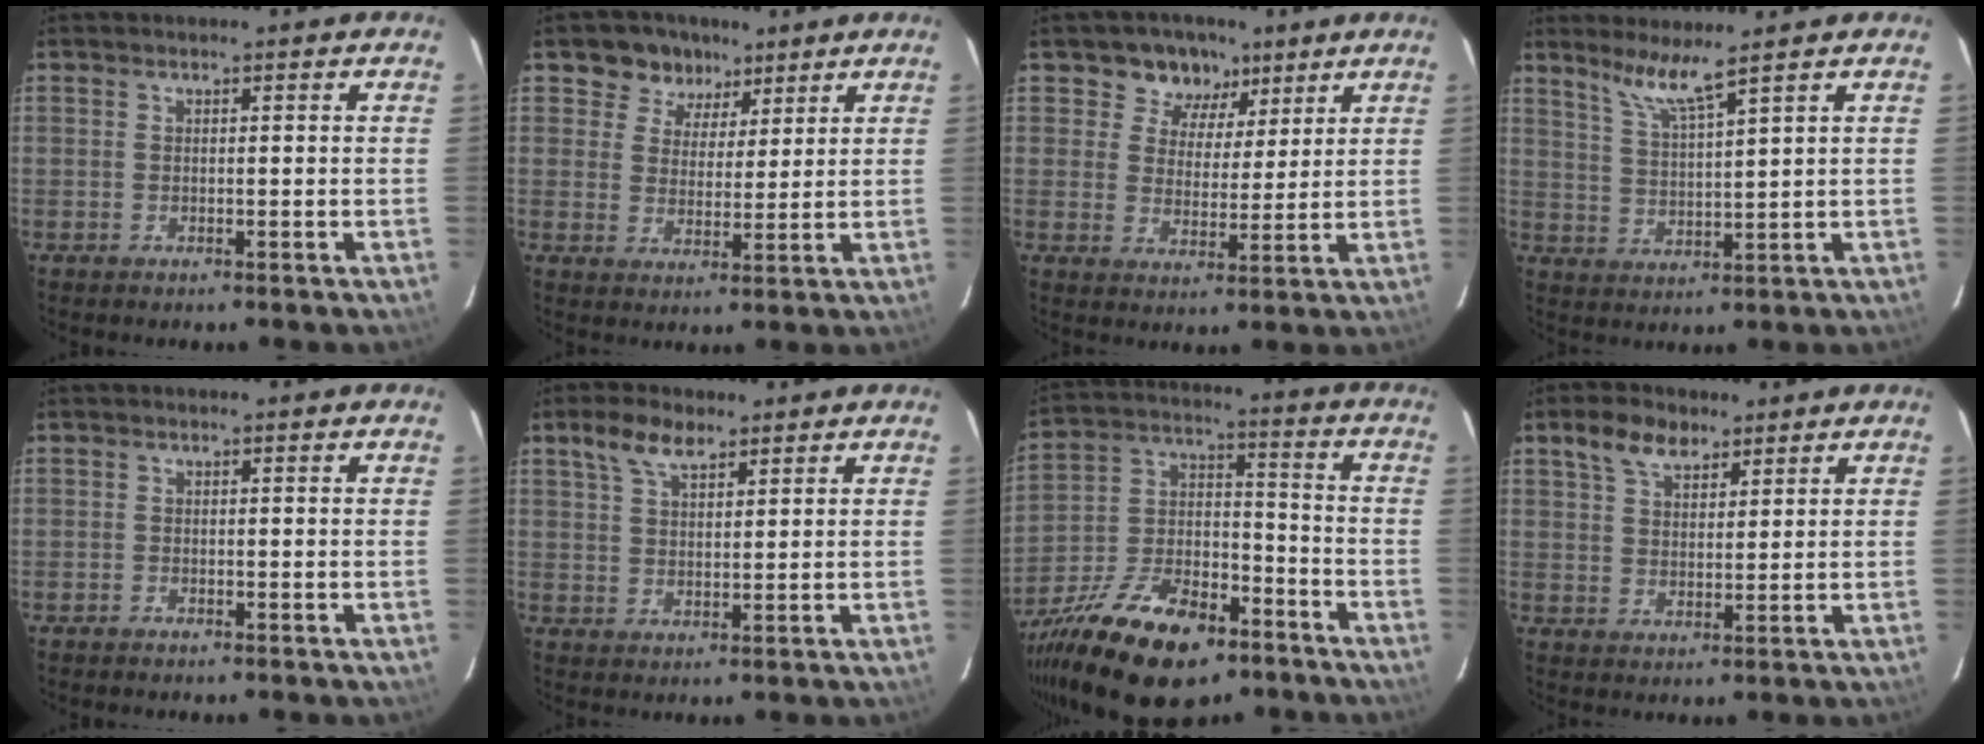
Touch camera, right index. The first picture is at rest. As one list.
[{"total": 6.8, "force": [4.3, 5.2, 0.9], "torque": [-0.009, 0.010, 0.068]}, {"total": 7.7, "force": [4.6, 5.9, 1.6], "torque": [-0.024, 0.004, 0.070]}, {"total": 5.7, "force": [4.7, -0.7, 3.2], "torque": [-0.063, -0.002, 0.095]}, {"total": 0.7, "force": [-0.6, 0.3, -0.2], "torque": [0.000, 0.002, -0.012]}, {"total": 5.6, "force": [3.7, 2.5, 3.5], "torque": [-0.066, 0.013, 0.069]}, {"total": 22.1, "force": [-13.9, 10.6, 13.5], "torque": [-0.276, -0.012, -0.230]}, {"total": 6.1, "force": [4.0, 3.3, 3.3], "torque": [-0.060, 0.015, 0.072]}]